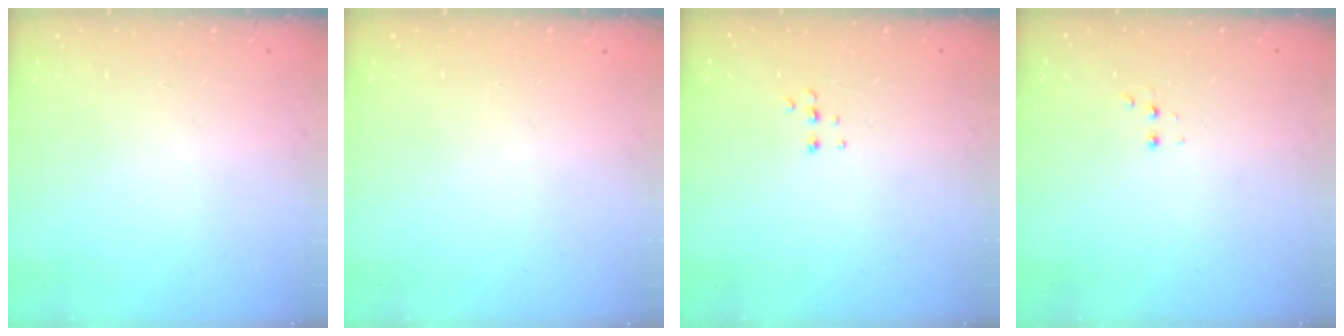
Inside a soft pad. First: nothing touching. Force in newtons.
{"total": 0.0}
{"total": 4.5, "press": 4.4, "slide": 0.8}
{"total": 2.4, "press": 2.2, "slide": 0.9}